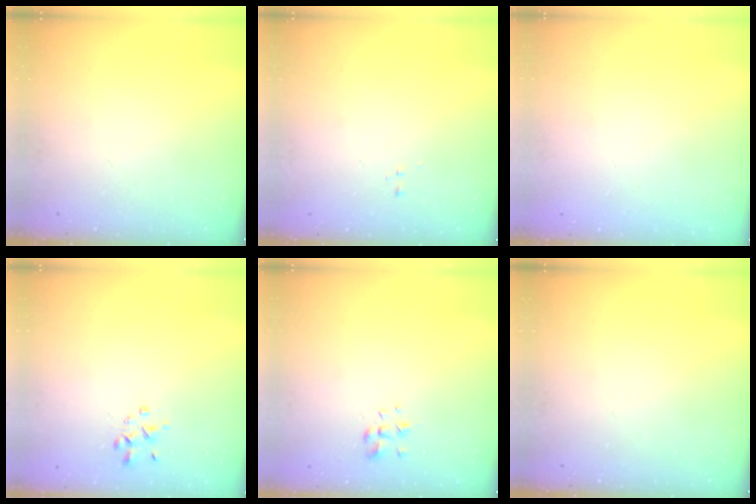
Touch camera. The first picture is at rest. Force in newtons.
{"total": 0.0}
{"total": 1.8, "press": 1.8, "slide": 0.2}
{"total": 1.8, "press": 1.8, "slide": 0.5}
{"total": 1.3, "press": 1.2, "slide": 0.6}
{"total": 0.0}